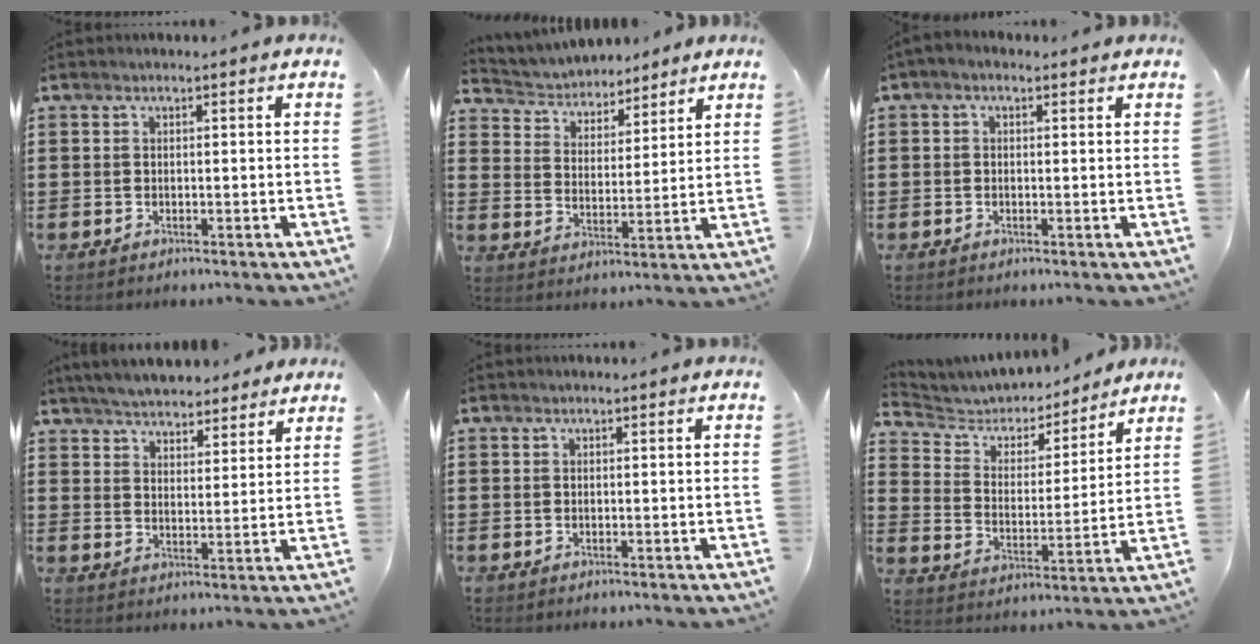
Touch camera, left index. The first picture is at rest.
{"total": 4.1, "force": [3.9, 1.1, -0.2], "torque": [-0.021, -0.025, 0.065]}
{"total": 1.0, "force": [-0.4, 0.8, 0.5], "torque": [-0.011, 0.004, -0.008]}
{"total": 5.3, "force": [5.2, 0.9, 0.8], "torque": [-0.035, -0.017, 0.094]}
{"total": 0.0}
{"total": 4.3, "force": [3.8, 1.8, 0.5], "torque": [-0.038, -0.028, 0.059]}